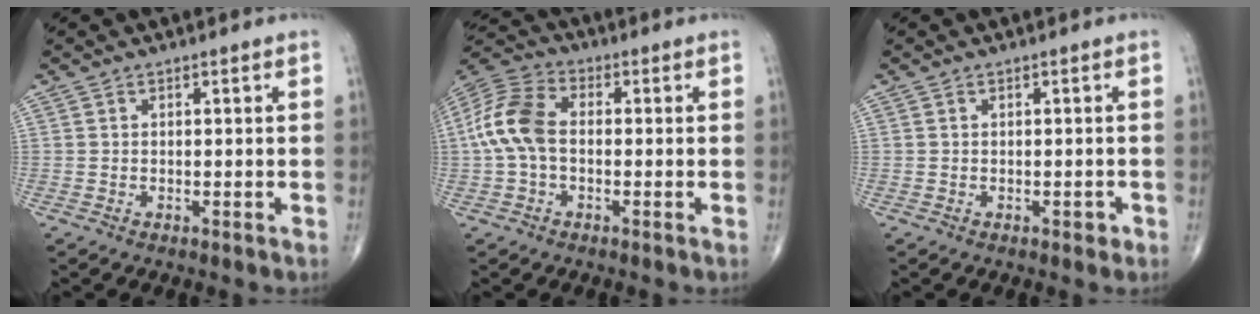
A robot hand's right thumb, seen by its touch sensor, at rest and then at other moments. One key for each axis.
{"total": 10.7, "fx": -0.4, "fy": 6.8, "fz": 8.3, "tx": -0.179, "ty": 0.031, "tz": -0.017}
{"total": 1.1, "fx": -0.4, "fy": 0.6, "fz": 0.8, "tx": -0.005, "ty": 0.001, "tz": -0.004}